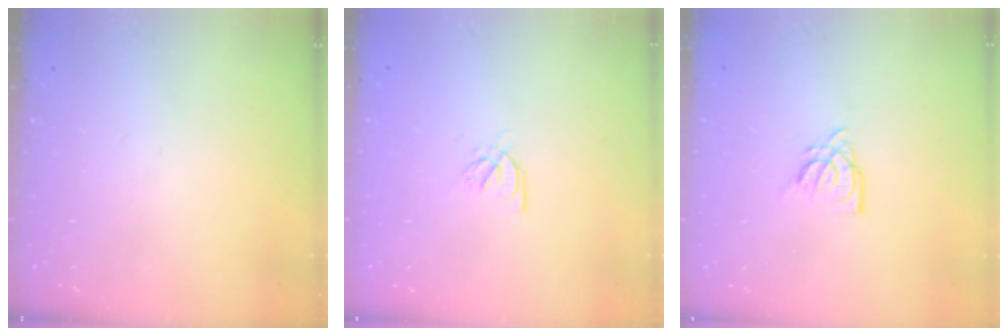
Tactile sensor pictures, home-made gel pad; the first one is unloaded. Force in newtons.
{"total": 2.6, "press": 2.5, "slide": 0.6}
{"total": 8.3, "press": 8.3, "slide": 1.0}